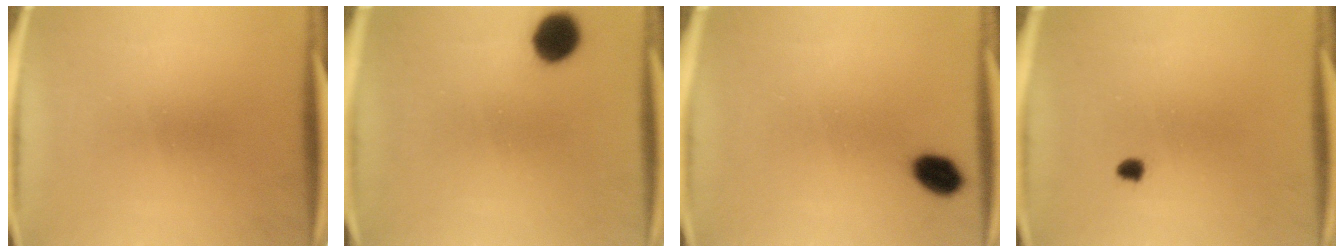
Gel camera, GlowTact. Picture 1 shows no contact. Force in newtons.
{"total": 7.3}
{"total": 5.2}
{"total": 1.3}